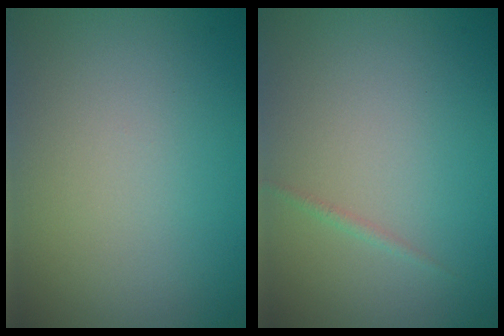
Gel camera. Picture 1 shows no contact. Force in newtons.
{"total": 0.6, "press": 0.6, "slide": 0.1}